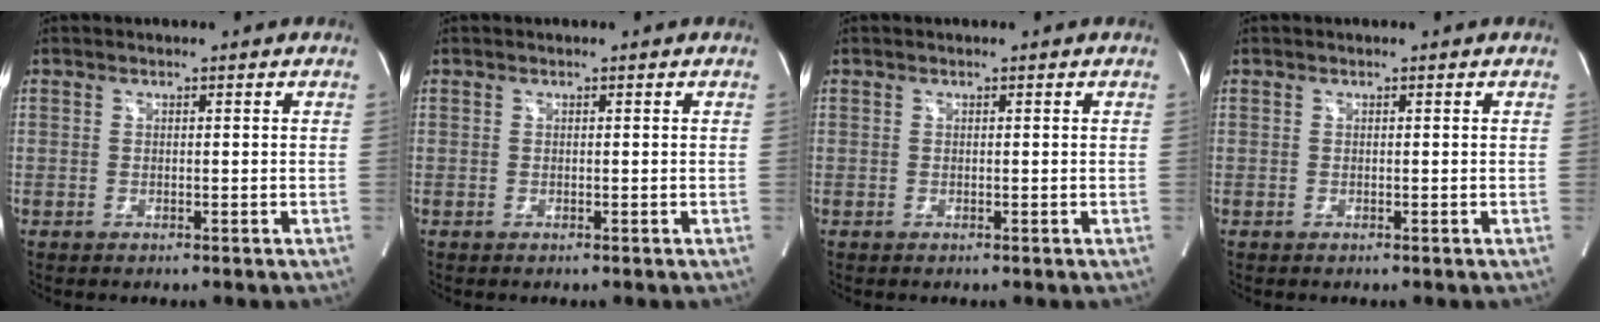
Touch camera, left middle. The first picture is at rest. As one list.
[{"total": 0.0}, {"total": 0.0}, {"total": 0.0}]